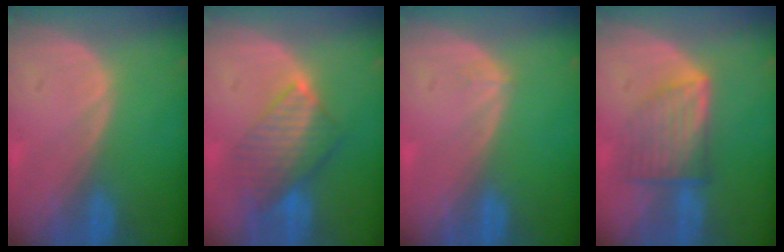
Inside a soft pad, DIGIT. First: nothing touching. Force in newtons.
{"total": 8.0, "press": 7.1, "slide": 3.7}
{"total": 0.5, "press": 0.5, "slide": 0.2}
{"total": 7.3, "press": 6.6, "slide": 3.2}